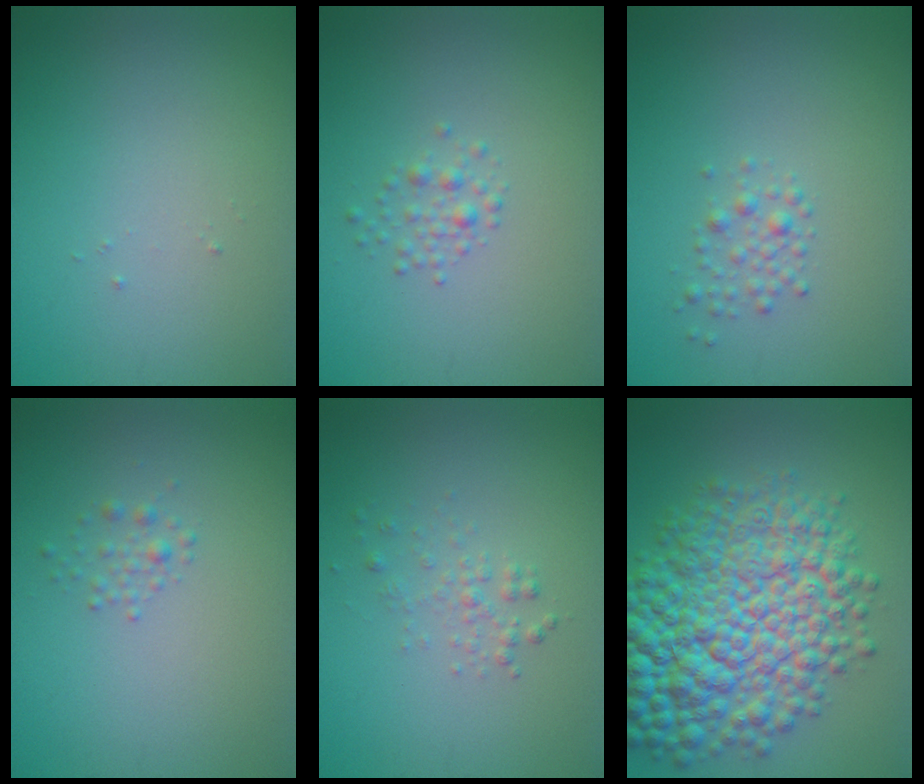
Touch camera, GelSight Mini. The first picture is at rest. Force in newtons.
{"total": 1.3, "press": 1.3, "slide": 0.0}
{"total": 1.4, "press": 1.4, "slide": 0.0}
{"total": 1.0, "press": 1.0, "slide": 0.0}
{"total": 1.4, "press": 1.4, "slide": 0.0}
{"total": 12.8, "press": 12.8, "slide": 0.2}